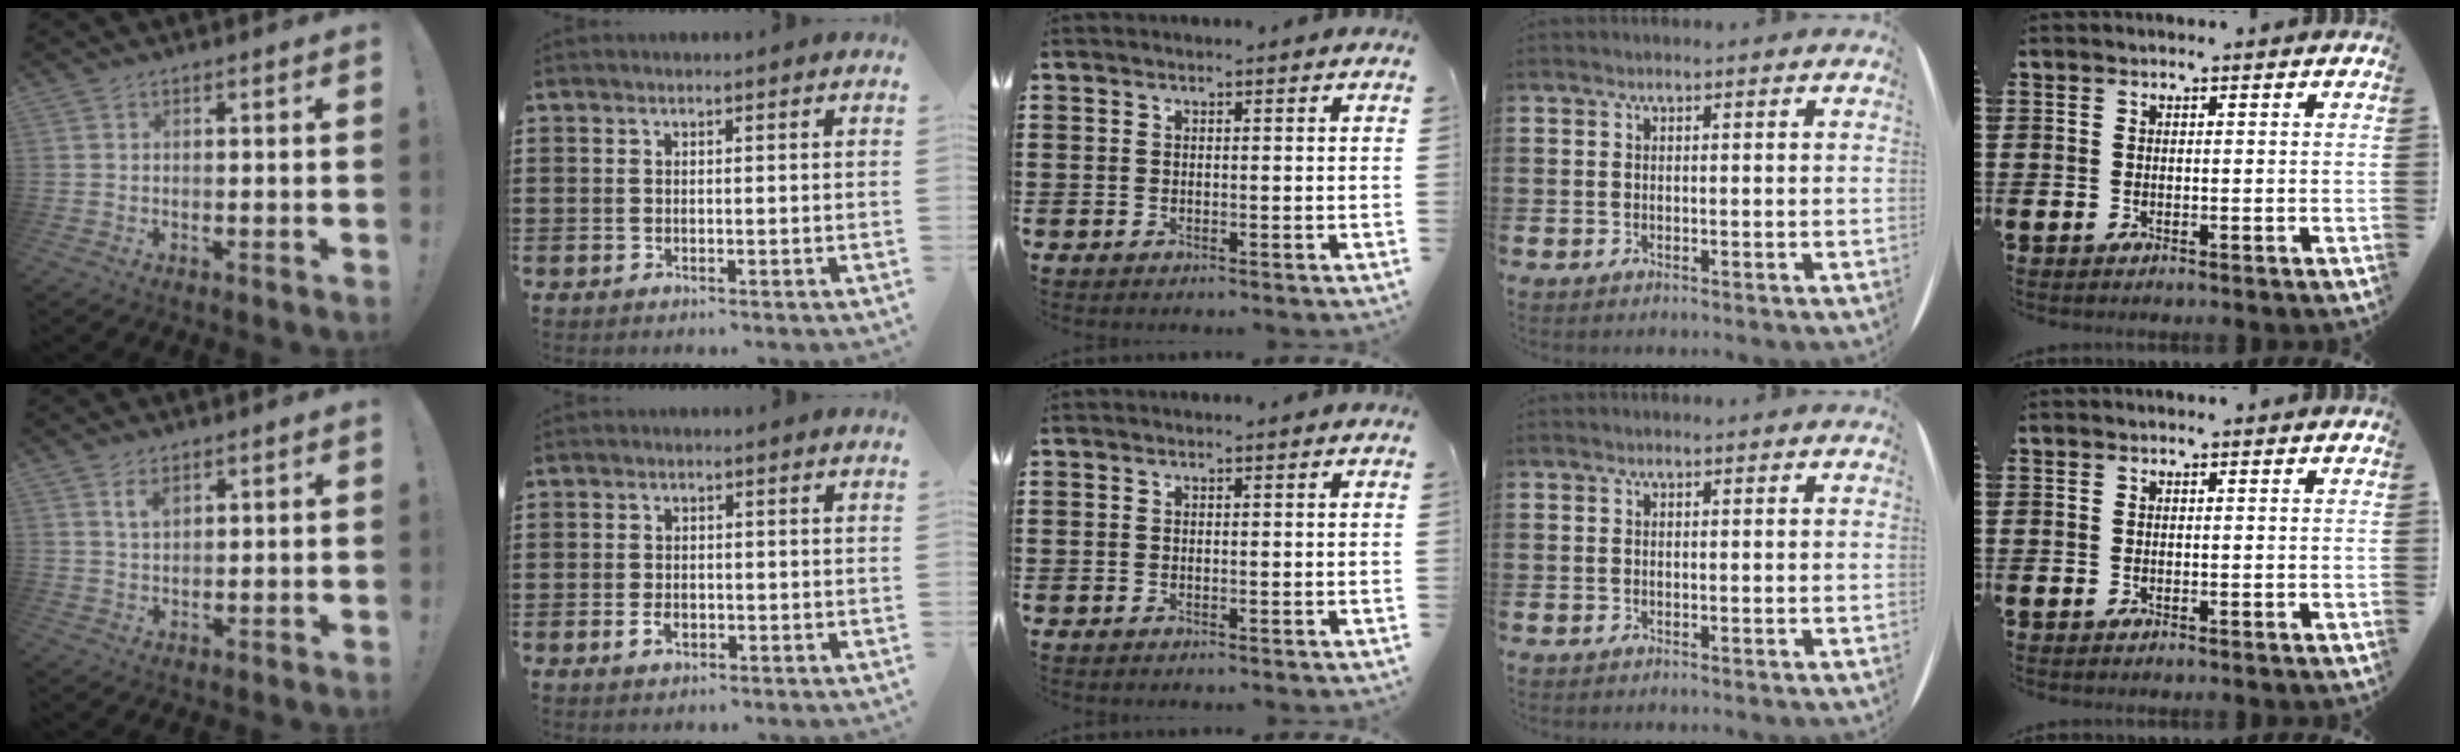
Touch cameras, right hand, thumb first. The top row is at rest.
{"thumb": {"total": 3.6, "force": [2.4, 1.8, 2.0], "torque": [-0.029, -0.008, 0.042]}, "index": {"total": 2.2, "force": [-1.0, 1.2, 1.5], "torque": [-0.030, -0.001, -0.019]}}